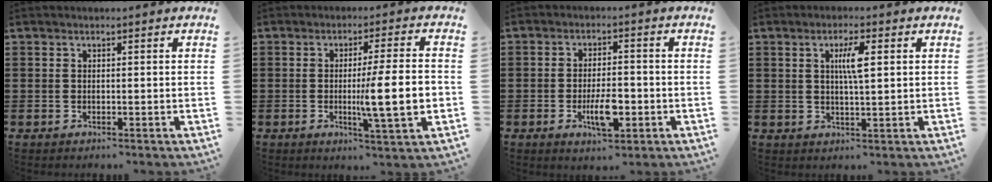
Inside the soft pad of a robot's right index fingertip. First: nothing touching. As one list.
[{"total": 9.8, "force": [-1.3, 0.8, 9.6], "torque": [-0.145, -0.012, -0.025]}, {"total": 6.0, "force": [-2.0, 2.3, 5.2], "torque": [-0.106, 0.000, -0.038]}, {"total": 4.2, "force": [1.0, 0.7, 4.0], "torque": [-0.082, 0.007, 0.013]}]